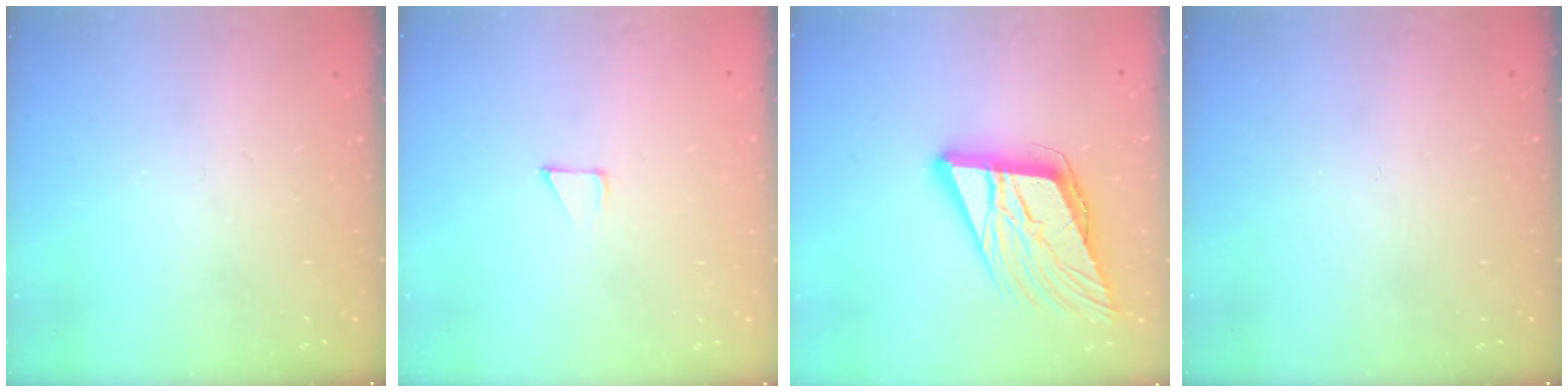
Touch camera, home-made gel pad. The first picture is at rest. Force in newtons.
{"total": 3.1, "press": 3.1, "slide": 0.3}
{"total": 15.3, "press": 14.7, "slide": 4.1}
{"total": 0.0}